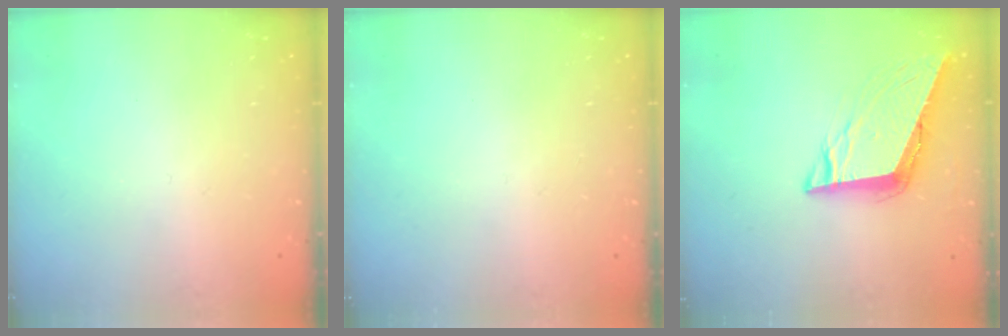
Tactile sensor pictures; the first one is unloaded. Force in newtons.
{"total": 0.0}
{"total": 9.8, "press": 9.3, "slide": 3.1}